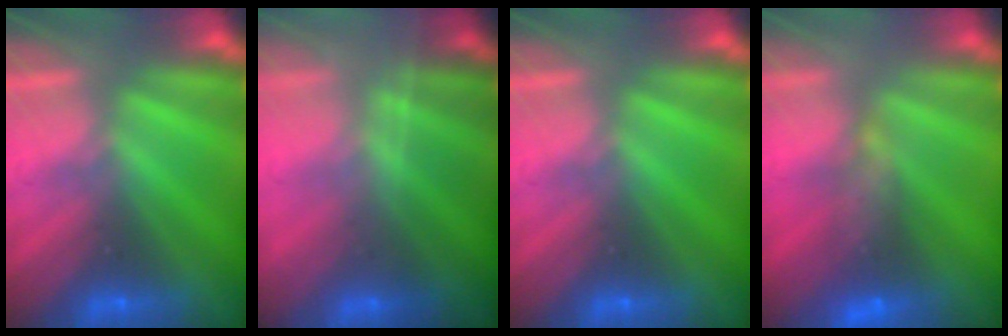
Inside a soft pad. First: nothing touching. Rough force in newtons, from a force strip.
{"total": 1.7}
{"total": 0.0}
{"total": 8.3}